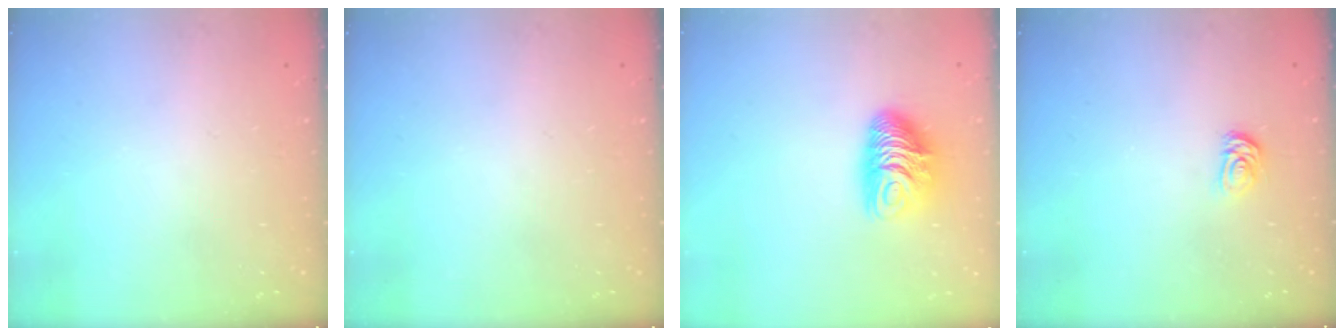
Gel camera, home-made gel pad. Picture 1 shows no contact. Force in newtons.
{"total": 0.0}
{"total": 10.7, "press": 10.6, "slide": 0.7}
{"total": 3.6, "press": 3.6, "slide": 0.5}